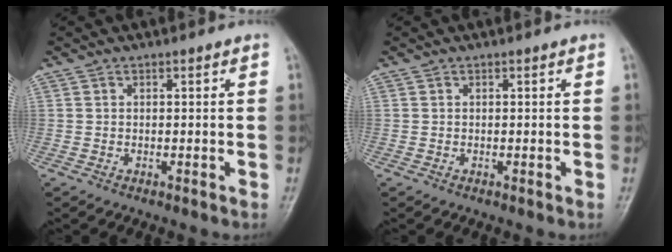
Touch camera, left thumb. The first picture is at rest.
{"total": 0.0}